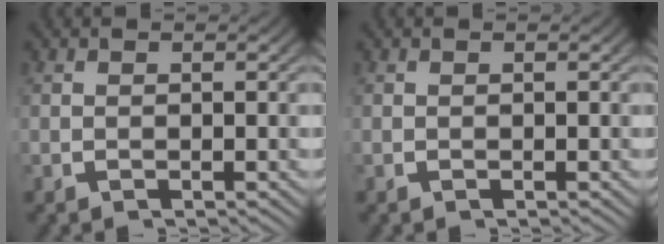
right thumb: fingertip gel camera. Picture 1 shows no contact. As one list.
[{"total": 0.0}]